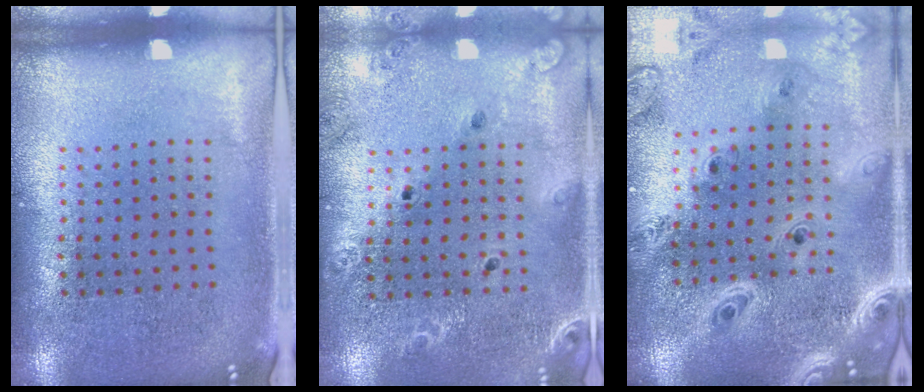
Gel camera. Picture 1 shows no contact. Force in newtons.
{"total": 1.5, "press": 1.4, "slide": 0.2}
{"total": 3.6, "press": 2.9, "slide": 2.2}